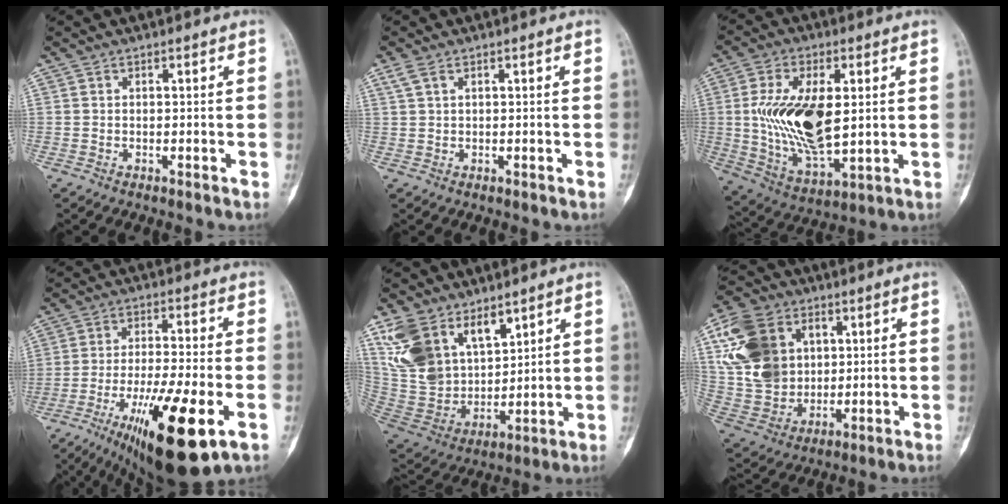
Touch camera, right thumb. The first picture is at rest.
{"total": 2.1, "force": [1.2, 0.9, 1.5], "torque": [-0.043, 0.011, 0.033]}
{"total": 18.1, "force": [1.7, 8.9, 15.7], "torque": [-0.290, -0.017, 0.042]}
{"total": 19.2, "force": [-7.8, 4.6, 16.9], "torque": [-0.285, -0.001, -0.120]}
{"total": 17.4, "force": [10.2, 10.6, 9.4], "torque": [-0.154, -0.037, 0.221]}
{"total": 18.2, "force": [5.2, 14.0, 10.4], "torque": [-0.186, 0.000, 0.105]}